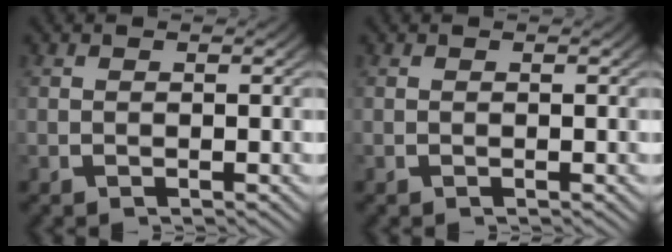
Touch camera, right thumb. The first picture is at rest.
{"total": 0.0}